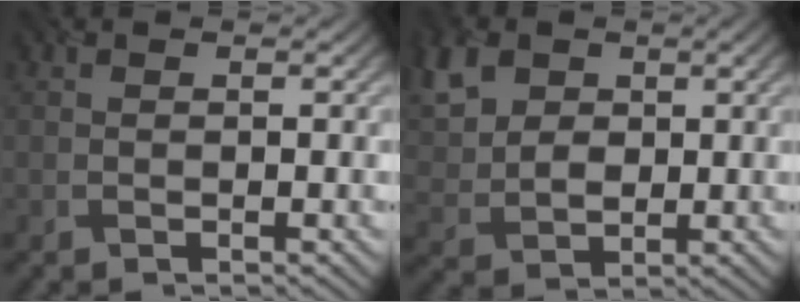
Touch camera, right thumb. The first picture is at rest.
{"total": 8.1, "force": [3.2, 5.7, 4.8], "torque": [-0.137, 0.018, 0.052]}